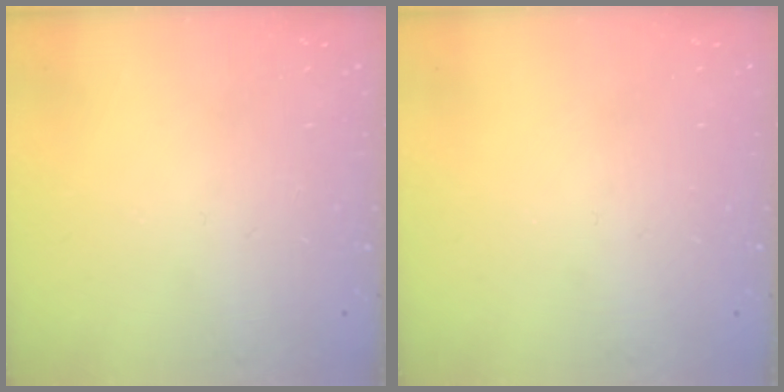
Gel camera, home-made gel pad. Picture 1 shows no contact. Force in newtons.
{"total": 0.0}